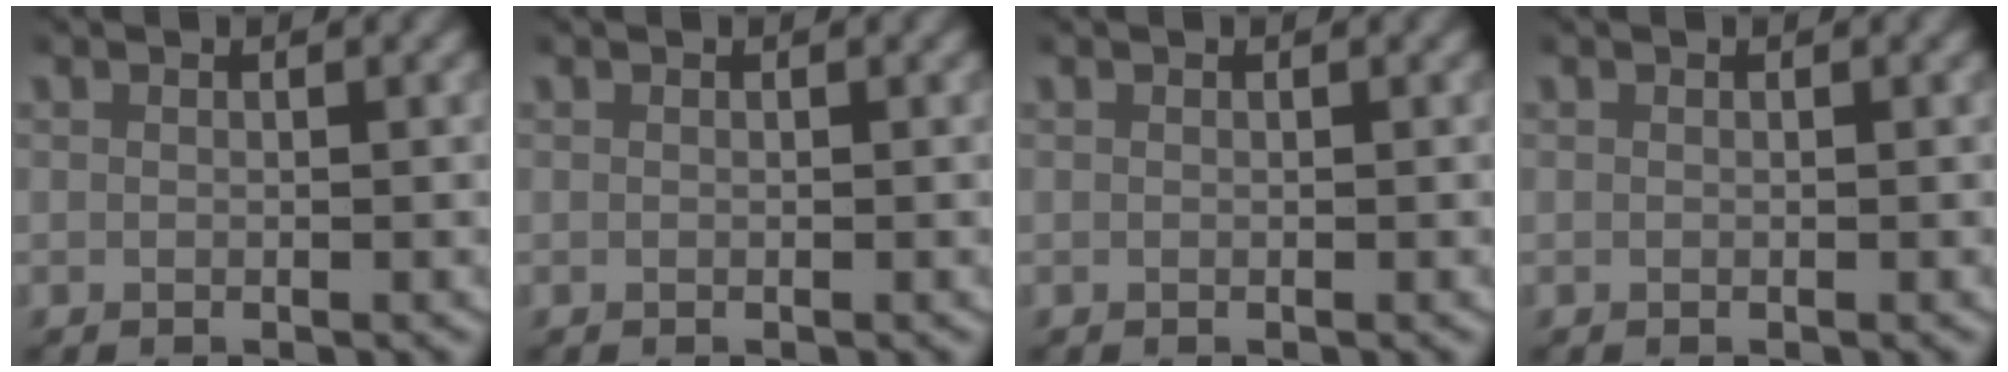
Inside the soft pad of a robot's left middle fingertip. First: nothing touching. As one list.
[{"total": 0.0}, {"total": 0.0}, {"total": 0.0}]